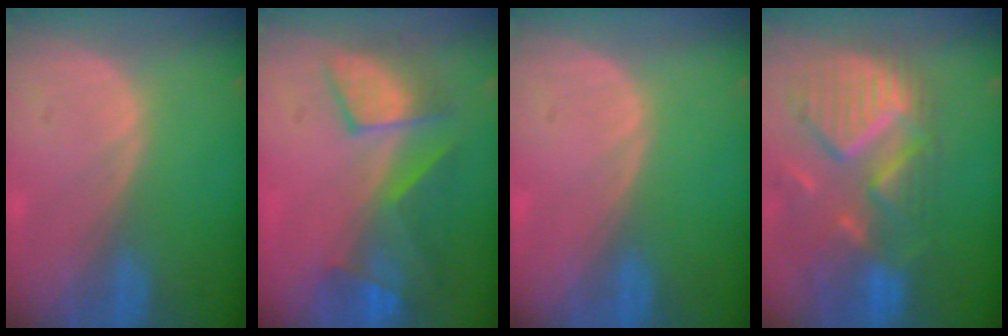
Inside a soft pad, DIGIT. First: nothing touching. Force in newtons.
{"total": 8.3, "press": 7.9, "slide": 2.5}
{"total": 0.0}
{"total": 11.7, "press": 10.3, "slide": 5.6}